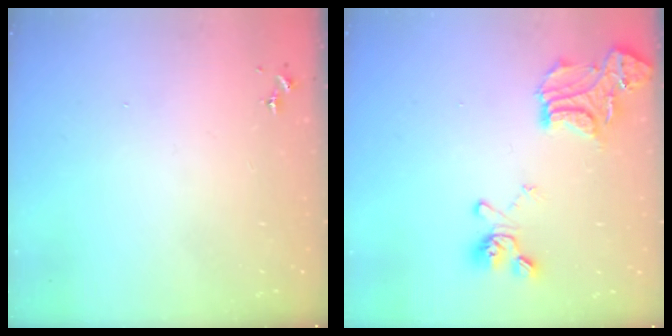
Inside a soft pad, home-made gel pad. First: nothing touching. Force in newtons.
{"total": 17.7, "press": 17.7, "slide": 1.6}